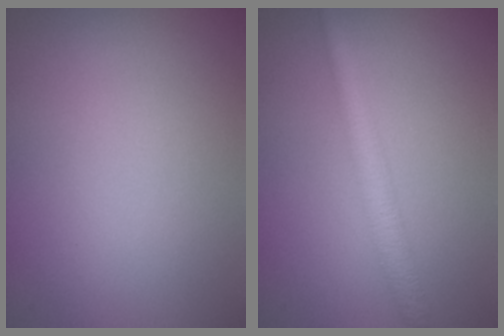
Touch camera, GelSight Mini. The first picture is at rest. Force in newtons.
{"total": 2.9, "press": 2.9, "slide": 0.1}